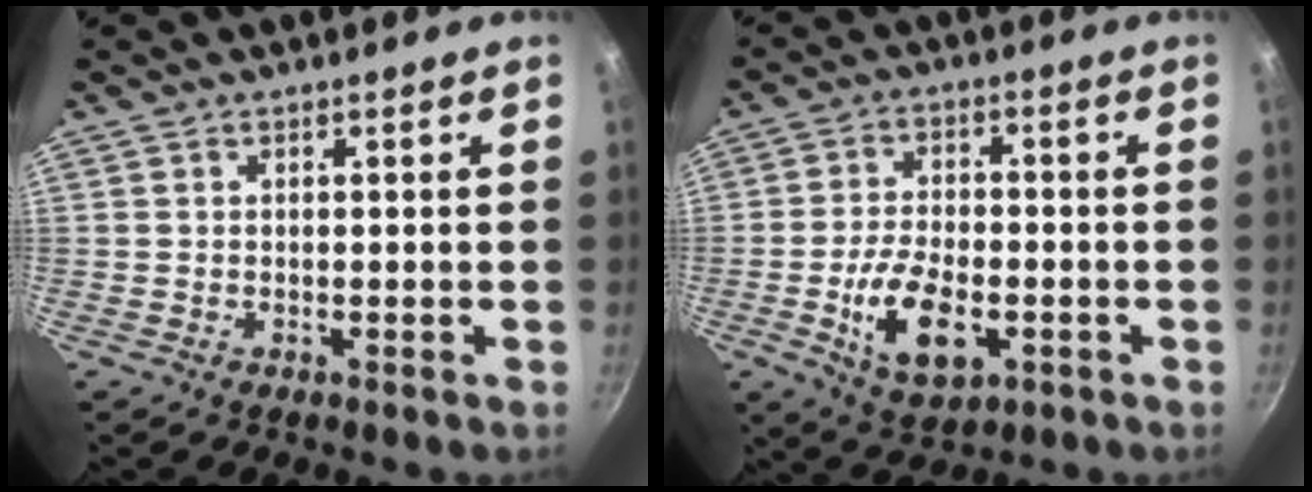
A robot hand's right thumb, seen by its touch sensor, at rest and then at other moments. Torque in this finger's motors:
{"motor_torque": [-0.32, 0.28, 0.03, 0.03, 0.07]}